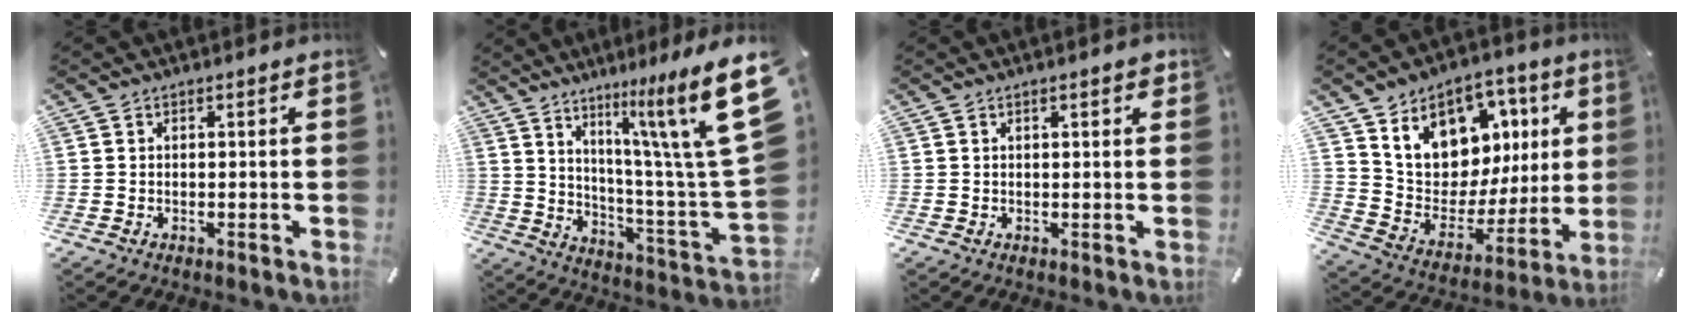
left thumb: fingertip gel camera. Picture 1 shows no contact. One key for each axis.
{"total": 23.0, "fx": 11.8, "fy": 4.3, "fz": 19.3, "tx": -0.272, "ty": -0.095, "tz": 0.185}
{"total": 2.0, "fx": 0.9, "fy": 0.4, "fz": 1.8, "tx": -0.029, "ty": 0.000, "tz": 0.011}
{"total": 14.2, "fx": 7.4, "fy": 11.0, "fz": 5.0, "tx": -0.081, "ty": -0.062, "tz": 0.136}